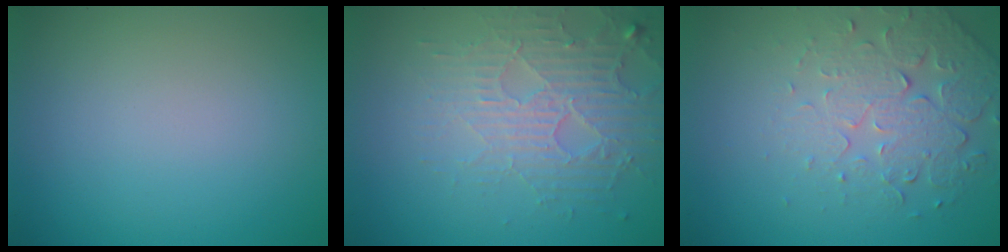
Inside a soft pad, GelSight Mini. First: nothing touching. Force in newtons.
{"total": 3.8, "press": 3.6, "slide": 1.2}
{"total": 5.1, "press": 3.7, "slide": 3.5}